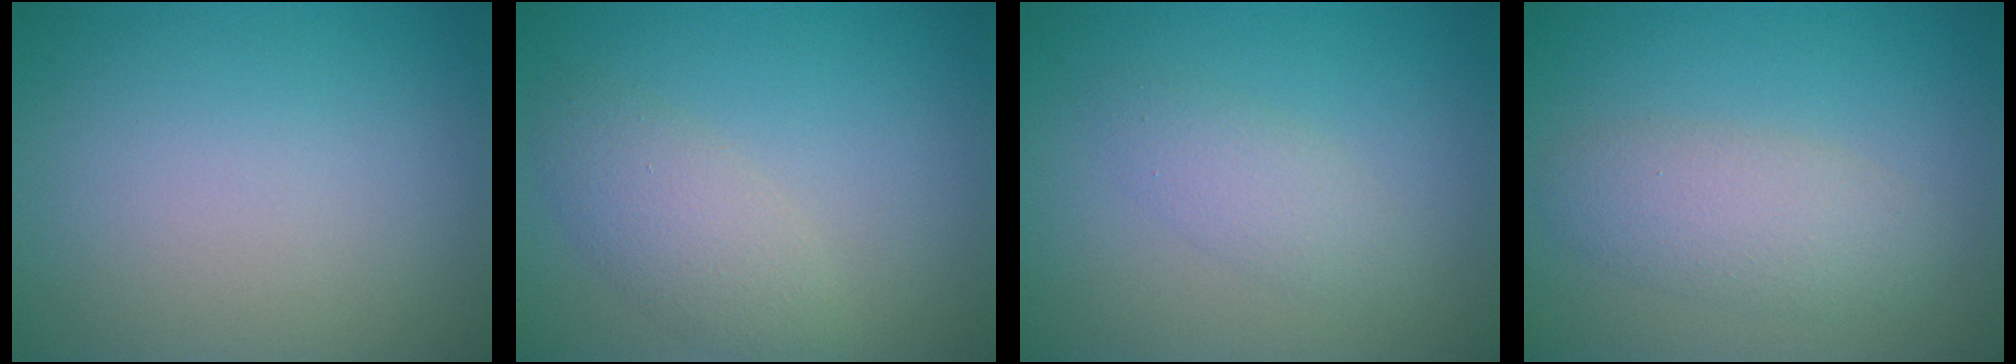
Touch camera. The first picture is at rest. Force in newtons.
{"total": 3.2, "press": 3.2, "slide": 0.3}
{"total": 2.7, "press": 2.7, "slide": 0.2}
{"total": 3.8, "press": 3.8, "slide": 0.1}